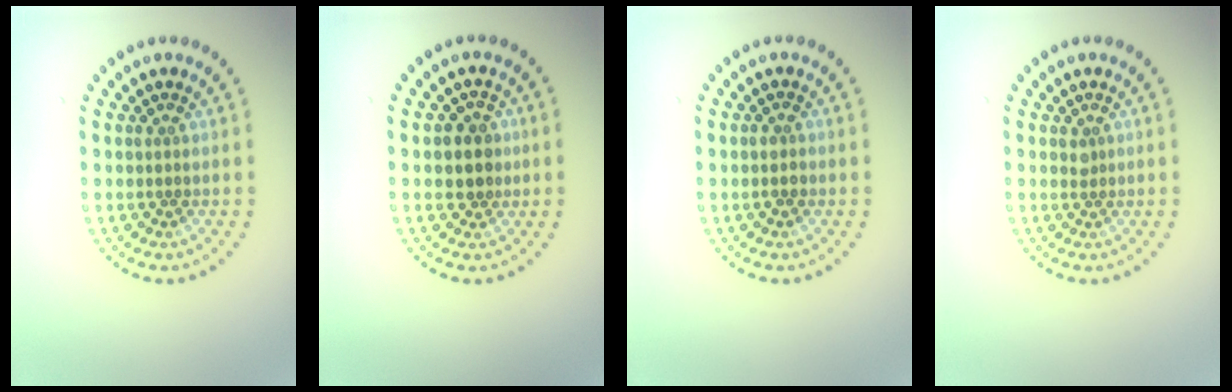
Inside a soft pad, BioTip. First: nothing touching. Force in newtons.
{"total": 2.6, "press": 2.3, "slide": 1.0}
{"total": 1.1, "press": 1.0, "slide": 0.3}
{"total": 0.8, "press": 0.6, "slide": 0.5}